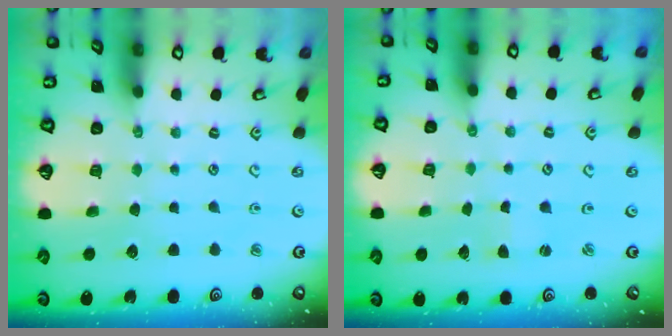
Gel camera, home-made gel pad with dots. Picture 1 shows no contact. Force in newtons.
{"total": 0.8, "press": 0.8, "slide": 0.1}